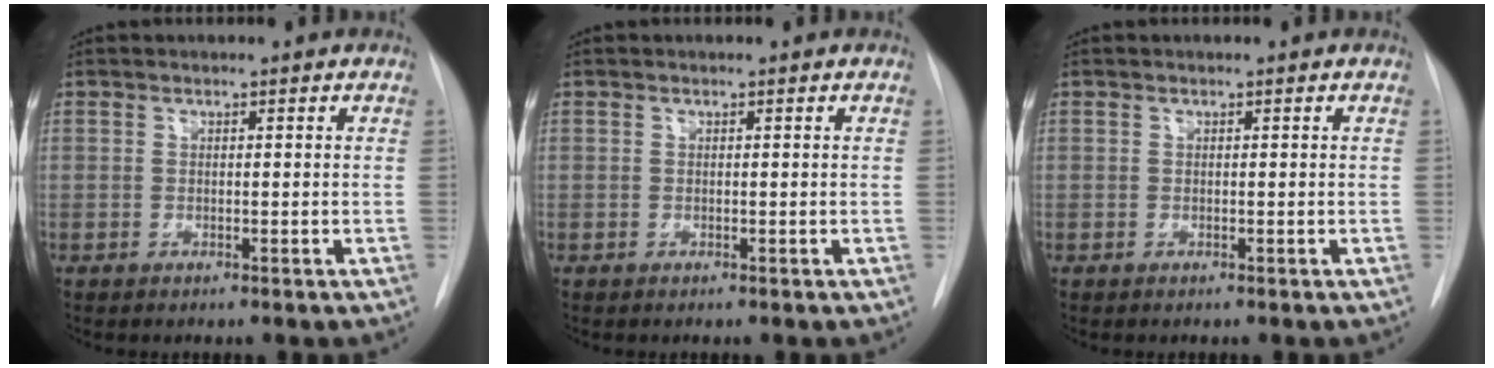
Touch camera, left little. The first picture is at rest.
{"total": 0.0}
{"total": 0.0}